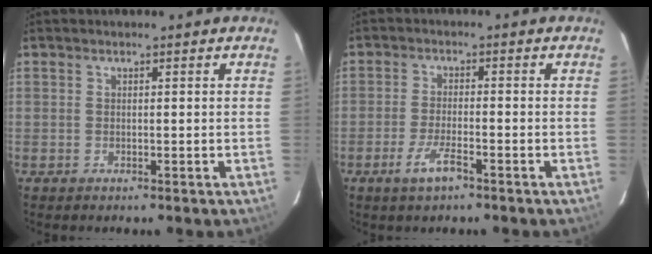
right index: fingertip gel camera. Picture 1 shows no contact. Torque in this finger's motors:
{"motor_torque": [-0.12, -0.11, 0.25, 0.02]}